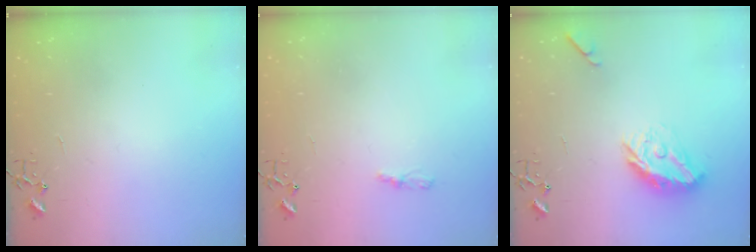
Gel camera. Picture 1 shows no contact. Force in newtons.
{"total": 4.2, "press": 4.1, "slide": 0.5}
{"total": 13.5, "press": 13.4, "slide": 0.7}